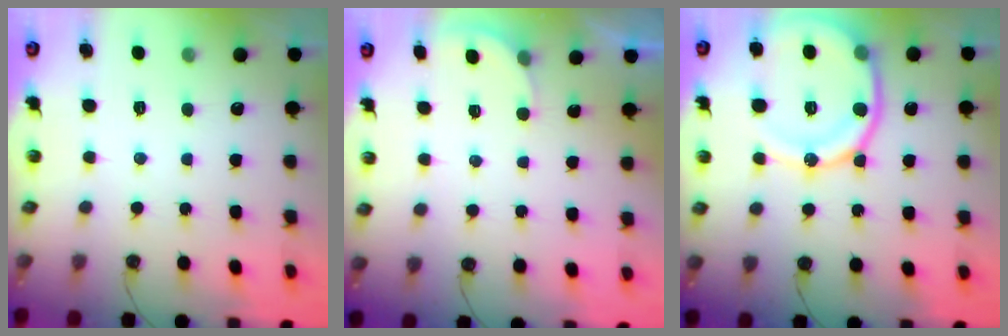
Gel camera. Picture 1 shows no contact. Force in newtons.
{"total": 1.9, "press": 1.9, "slide": 0.2}
{"total": 17.1, "press": 17.1, "slide": 1.7}